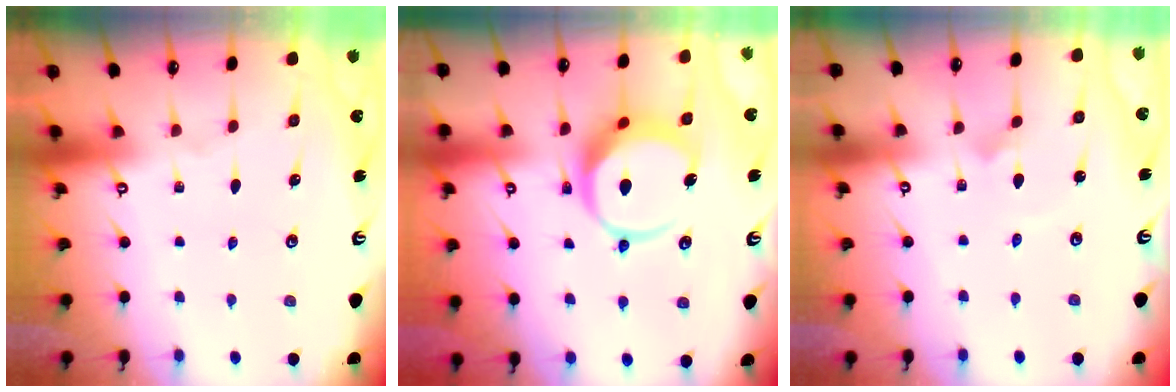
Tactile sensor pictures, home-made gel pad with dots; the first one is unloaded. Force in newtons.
{"total": 11.1, "press": 11.0, "slide": 1.4}
{"total": 2.2, "press": 2.2, "slide": 0.2}